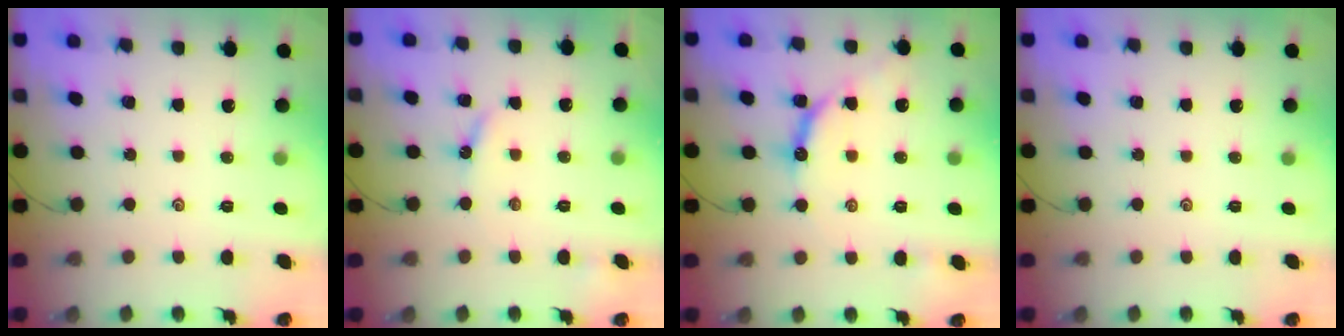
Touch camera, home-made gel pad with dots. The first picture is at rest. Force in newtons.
{"total": 4.1, "press": 4.1, "slide": 0.4}
{"total": 10.2, "press": 10.1, "slide": 0.8}
{"total": 0.0}